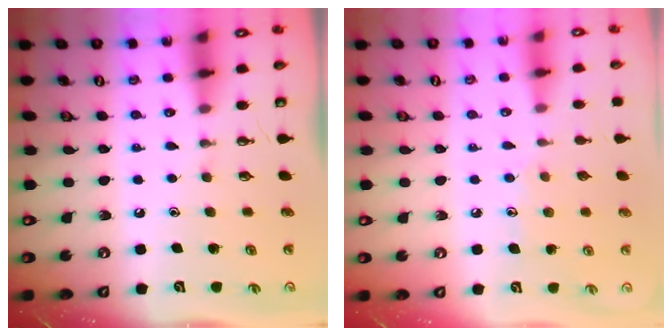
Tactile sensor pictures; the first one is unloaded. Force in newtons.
{"total": 7.1, "press": 7.1, "slide": 0.7}